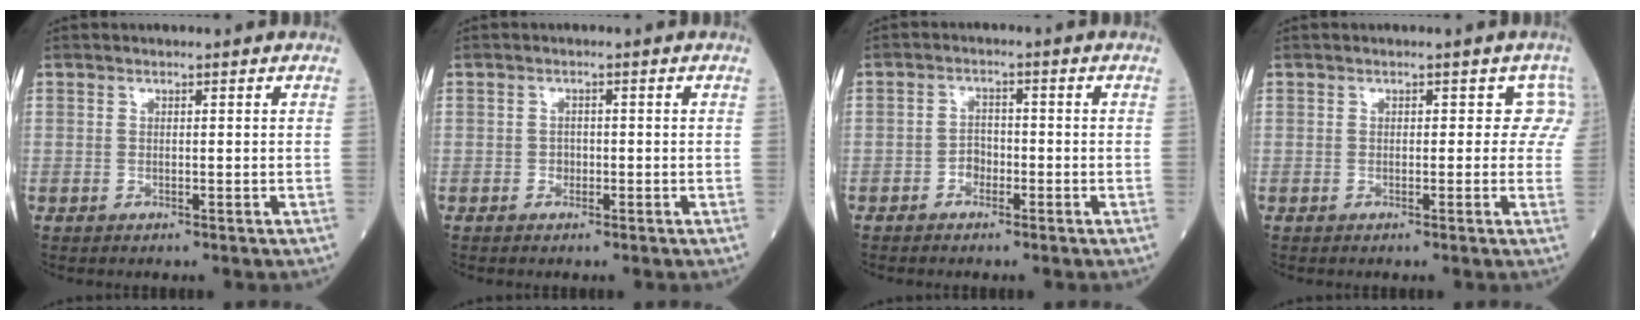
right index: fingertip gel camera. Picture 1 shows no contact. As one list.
[{"total": 1.0, "force": [-0.5, 0.8, 0.4], "torque": [-0.001, 0.005, -0.010]}, {"total": 2.3, "force": [-1.3, 1.6, 1.0], "torque": [-0.012, 0.009, -0.024]}, {"total": 2.6, "force": [0.5, 2.0, 1.6], "torque": [0.012, 0.013, -0.007]}]